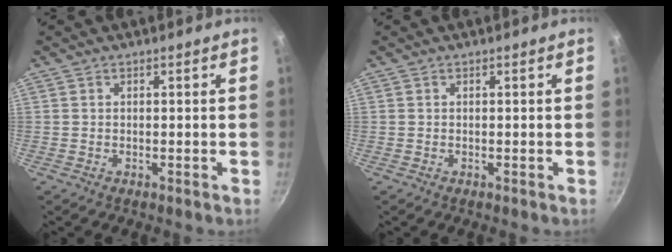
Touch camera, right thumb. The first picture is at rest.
{"total": 0.0}